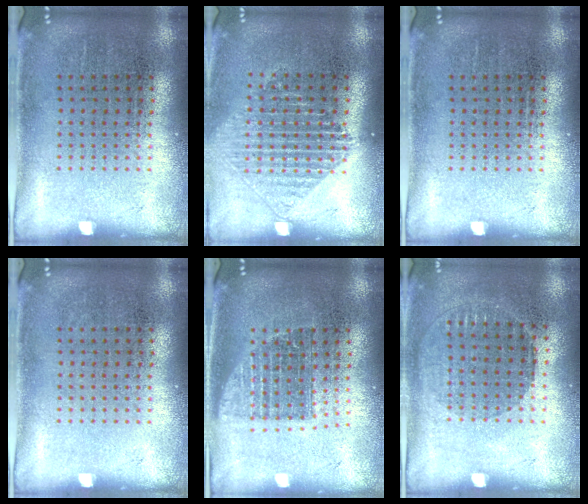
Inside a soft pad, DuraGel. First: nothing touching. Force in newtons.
{"total": 1.2, "press": 1.2, "slide": 0.4}
{"total": 0.0}
{"total": 0.0}
{"total": 1.3, "press": 1.1, "slide": 0.7}
{"total": 0.9, "press": 0.8, "slide": 0.3}